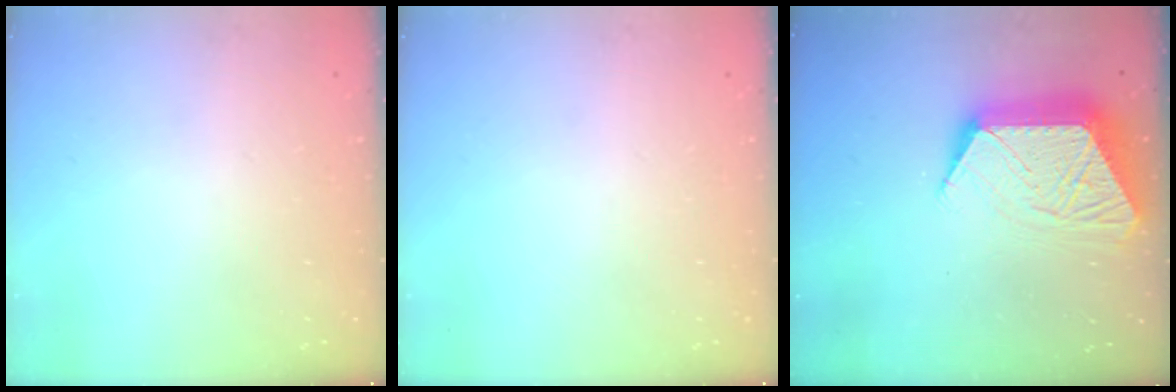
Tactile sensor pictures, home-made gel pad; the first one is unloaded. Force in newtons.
{"total": 0.0}
{"total": 14.4, "press": 14.4, "slide": 1.0}